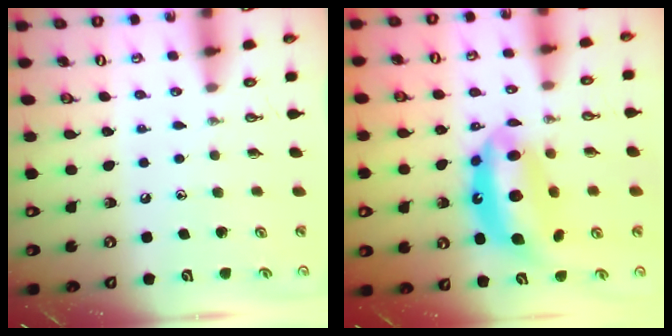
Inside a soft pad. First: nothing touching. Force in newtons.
{"total": 13.7, "press": 13.6, "slide": 1.8}